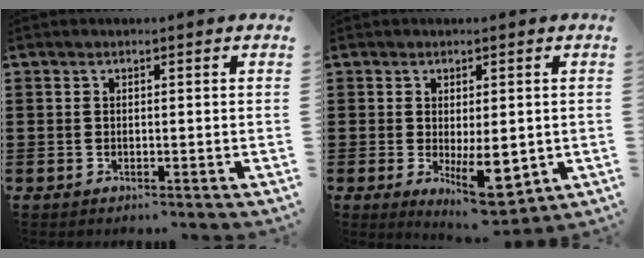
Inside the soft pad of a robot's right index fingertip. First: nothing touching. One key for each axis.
{"total": 7.3, "fx": -1.3, "fy": 3.2, "fz": 6.4, "tx": -0.098, "ty": -0.003, "tz": -0.018}